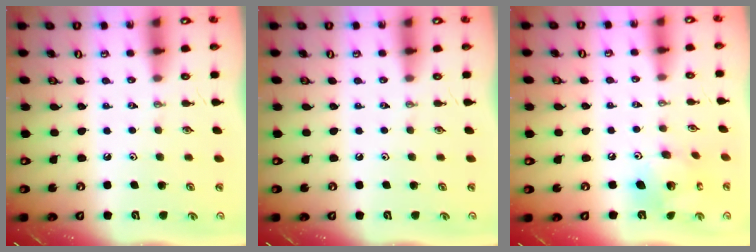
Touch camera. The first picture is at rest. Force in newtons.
{"total": 0.0}
{"total": 11.5, "press": 11.5, "slide": 0.7}